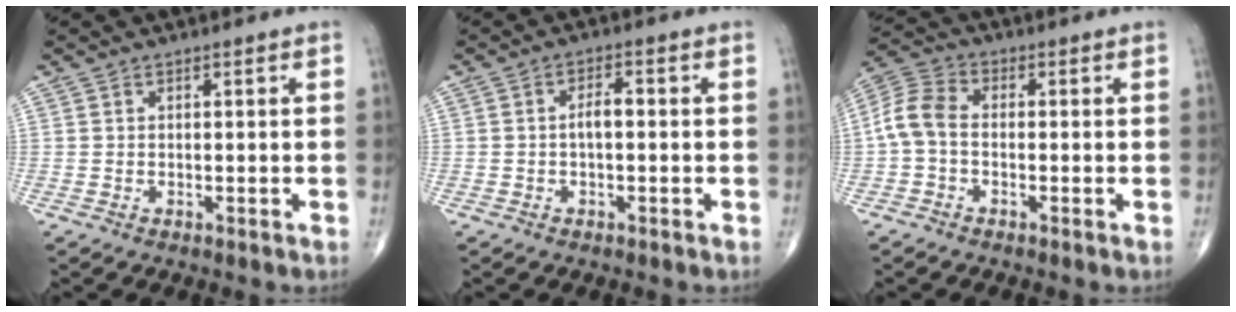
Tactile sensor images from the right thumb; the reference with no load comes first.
{"total": 2.8, "force": [-0.3, 1.3, 2.5], "torque": [-0.041, 0.012, -0.008]}
{"total": 6.6, "force": [-0.9, 4.3, 4.9], "torque": [-0.100, 0.020, -0.033]}